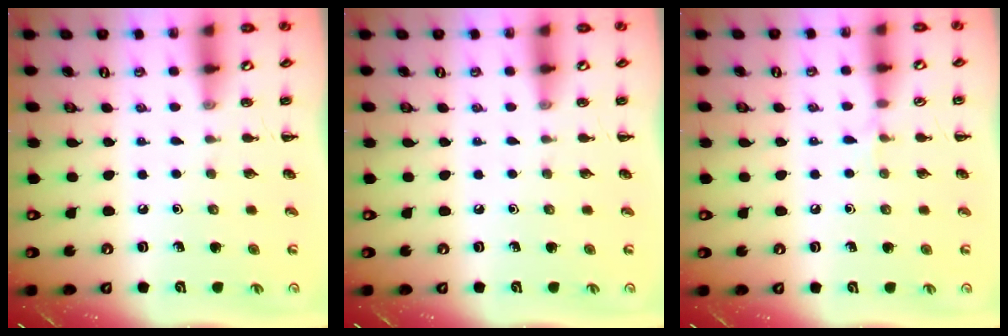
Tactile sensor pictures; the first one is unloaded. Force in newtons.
{"total": 0.0}
{"total": 3.9, "press": 3.6, "slide": 1.4}